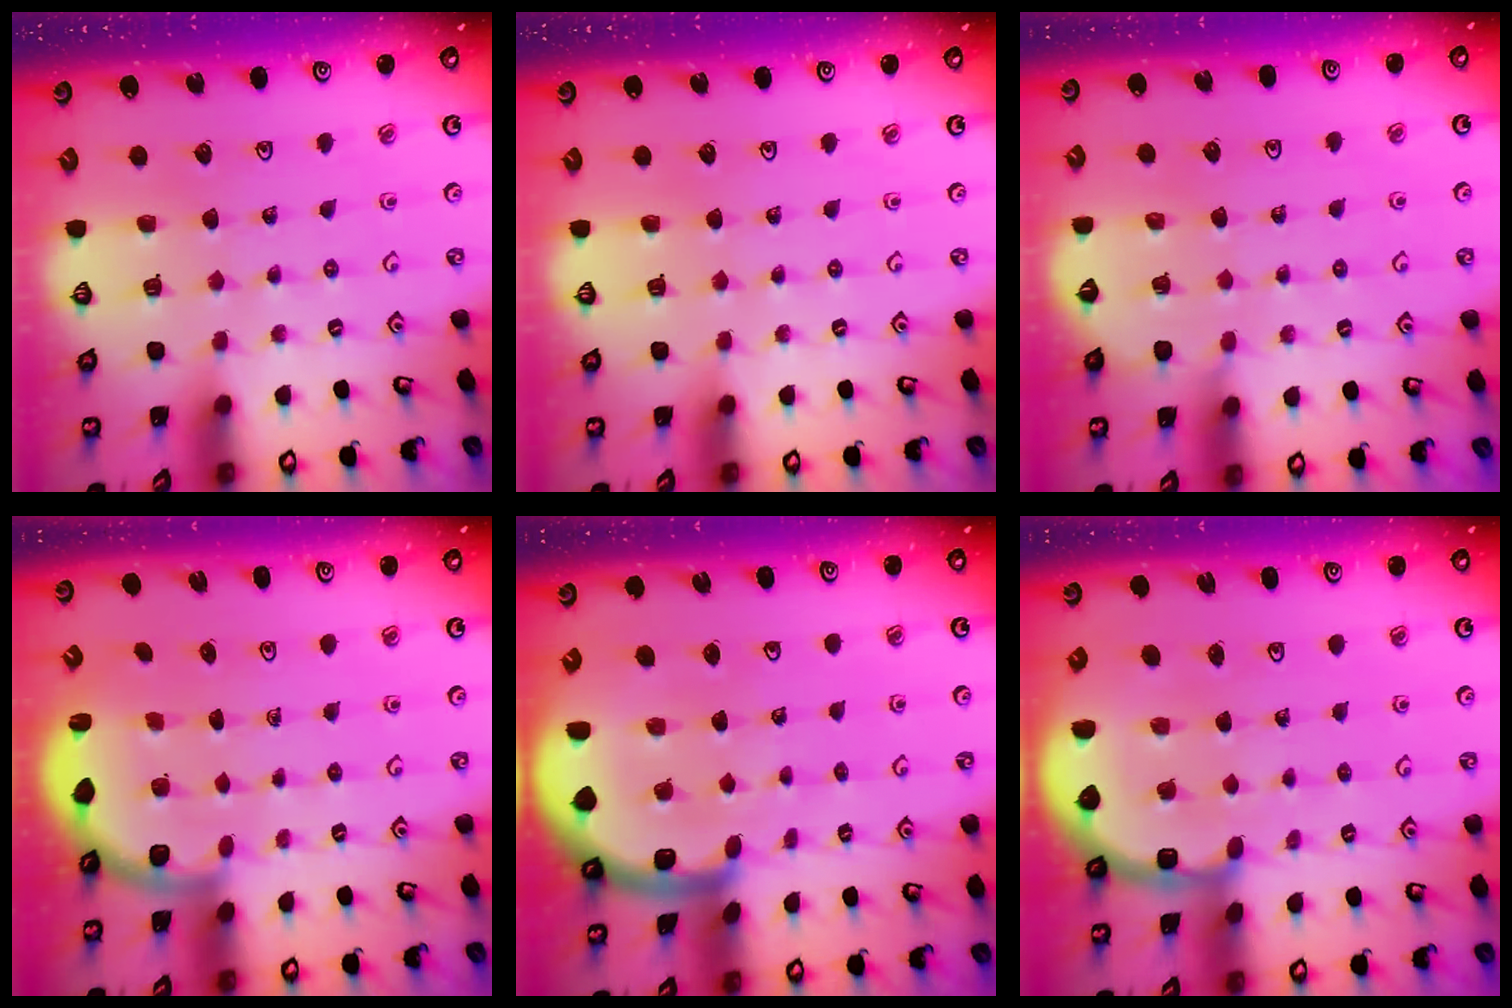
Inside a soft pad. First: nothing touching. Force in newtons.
{"total": 0.0}
{"total": 3.9, "press": 3.9, "slide": 0.6}
{"total": 3.3, "press": 2.6, "slide": 1.9}
{"total": 8.3, "press": 8.2, "slide": 1.2}
{"total": 6.7, "press": 6.5, "slide": 1.7}